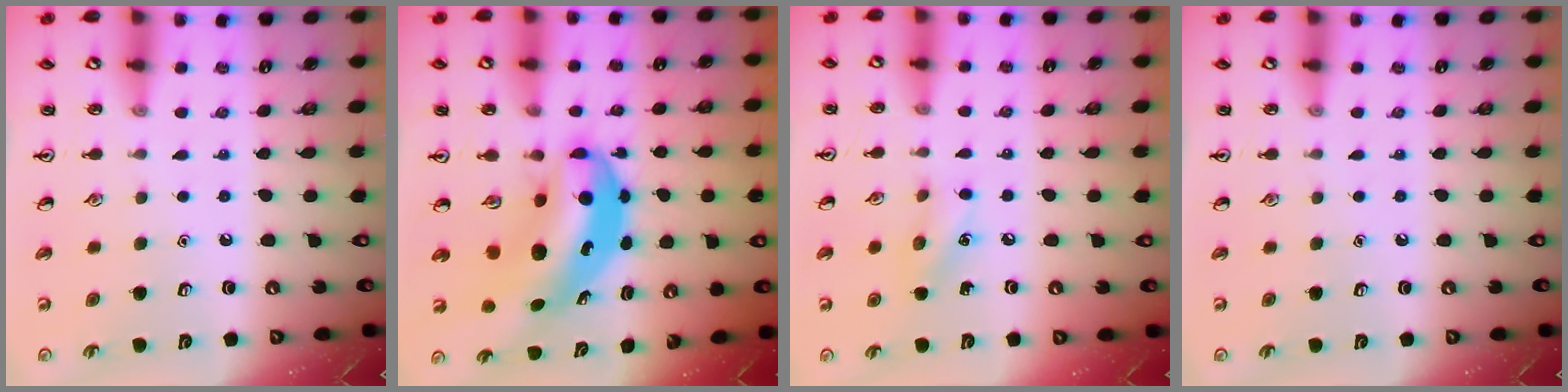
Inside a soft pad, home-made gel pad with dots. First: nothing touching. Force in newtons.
{"total": 9.2, "press": 8.8, "slide": 2.5}
{"total": 6.7, "press": 6.5, "slide": 1.5}
{"total": 0.0}